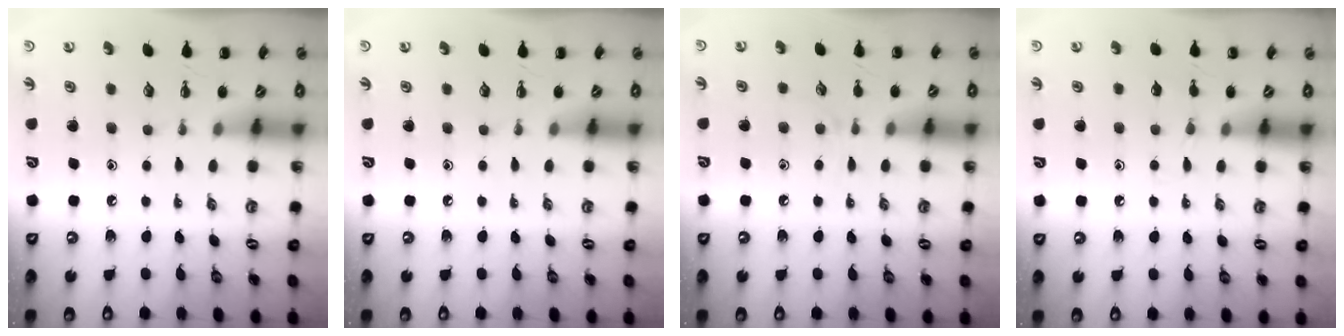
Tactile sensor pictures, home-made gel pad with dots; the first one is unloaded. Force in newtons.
{"total": 0.0}
{"total": 2.5, "press": 2.3, "slide": 0.9}
{"total": 4.0, "press": 3.8, "slide": 1.4}